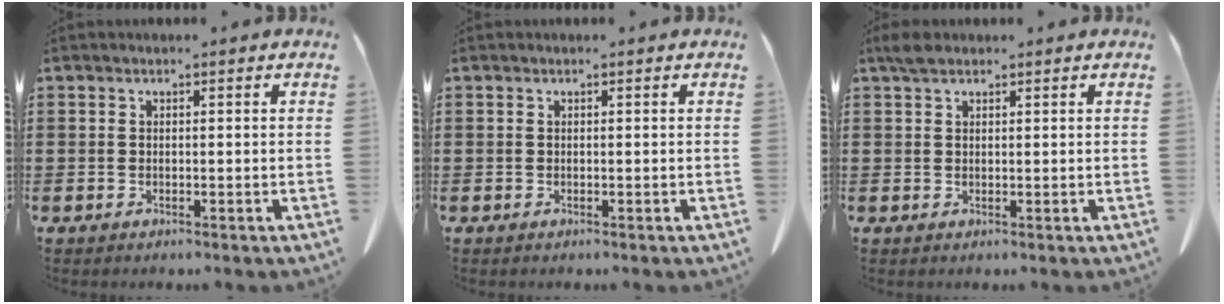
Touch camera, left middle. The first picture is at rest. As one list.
[{"total": 0.0}, {"total": 2.0, "force": [1.5, 0.8, 1.0], "torque": [-0.024, 0.004, 0.028]}]